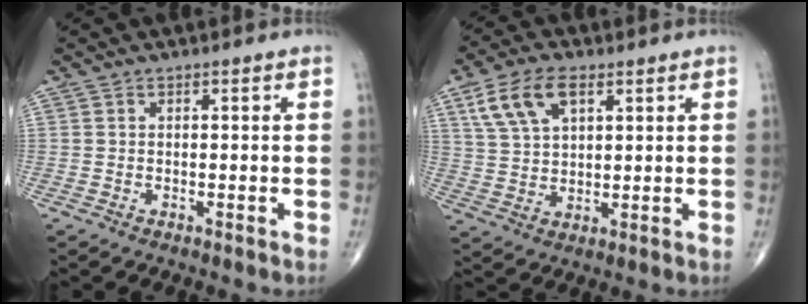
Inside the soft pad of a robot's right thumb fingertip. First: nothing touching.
{"total": 10.0, "force": [4.7, 5.3, 7.0], "torque": [-0.131, -0.004, 0.094]}